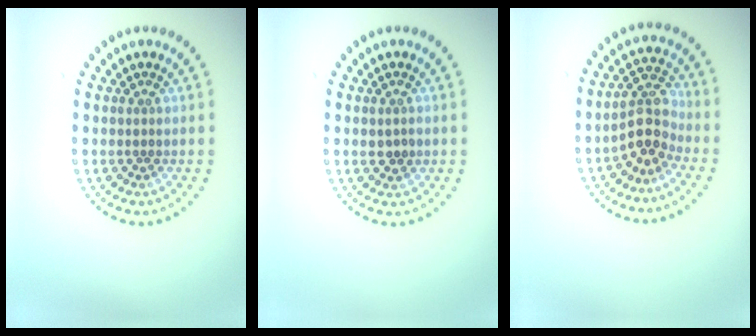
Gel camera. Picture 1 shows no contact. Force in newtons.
{"total": 1.5, "press": 1.5, "slide": 0.1}
{"total": 3.7, "press": 3.3, "slide": 1.6}